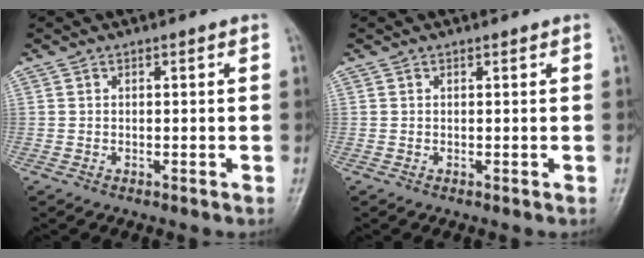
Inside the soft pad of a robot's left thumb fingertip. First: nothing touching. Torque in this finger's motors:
{"motor_torque": [0.00, 0.00, -0.03, -0.02, 0.00]}